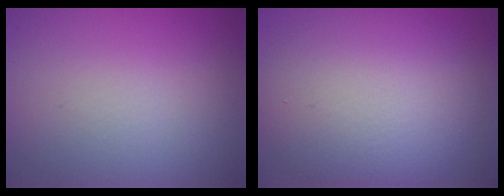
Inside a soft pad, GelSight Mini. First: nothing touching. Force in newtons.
{"total": 7.8, "press": 7.8, "slide": 0.5}